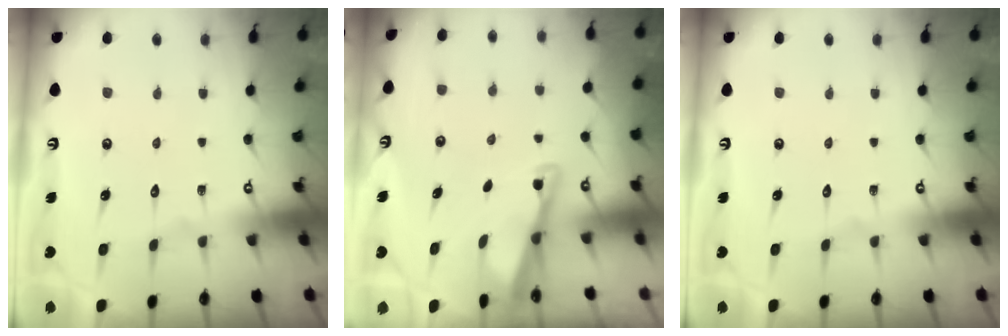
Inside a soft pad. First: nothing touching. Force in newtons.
{"total": 2.9, "press": 2.8, "slide": 0.4}
{"total": 0.0}